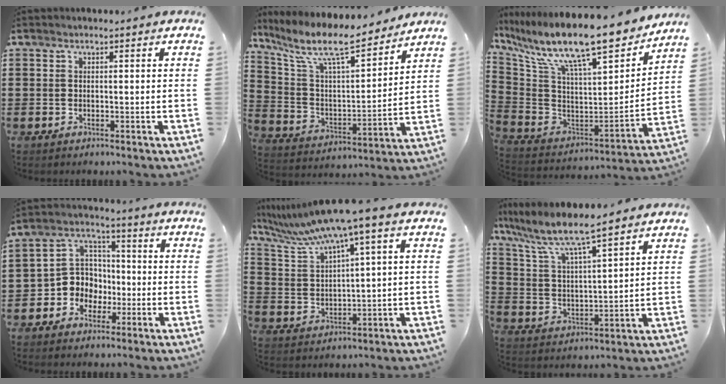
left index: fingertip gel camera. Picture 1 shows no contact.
{"total": 11.3, "force": [9.1, 2.2, 6.4], "torque": [-0.161, -0.052, 0.154]}
{"total": 14.3, "force": [11.3, 1.8, 8.6], "torque": [-0.197, -0.081, 0.189]}
{"total": 7.2, "force": [-2.1, 6.7, 1.8], "torque": [-0.080, 0.002, -0.047]}
{"total": 7.7, "force": [5.5, 0.1, 5.4], "torque": [-0.131, -0.036, 0.091]}
{"total": 6.4, "force": [5.5, 0.4, 3.3], "torque": [-0.091, -0.034, 0.088]}